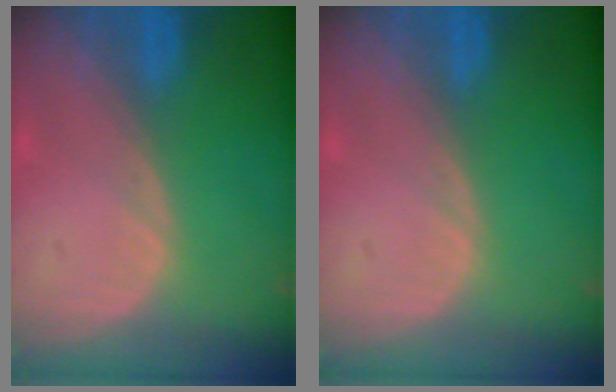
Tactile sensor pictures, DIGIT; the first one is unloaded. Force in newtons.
{"total": 0.0}